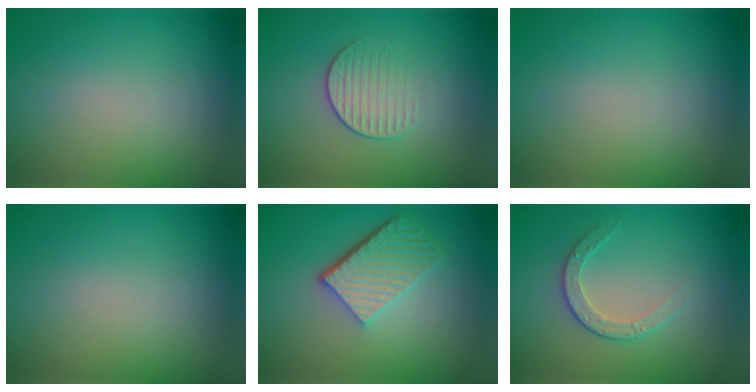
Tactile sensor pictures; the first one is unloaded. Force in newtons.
{"total": 2.0, "press": 1.4, "slide": 1.4}
{"total": 0.0}
{"total": 0.0}
{"total": 5.6, "press": 4.0, "slide": 4.0}
{"total": 2.2, "press": 1.6, "slide": 1.5}